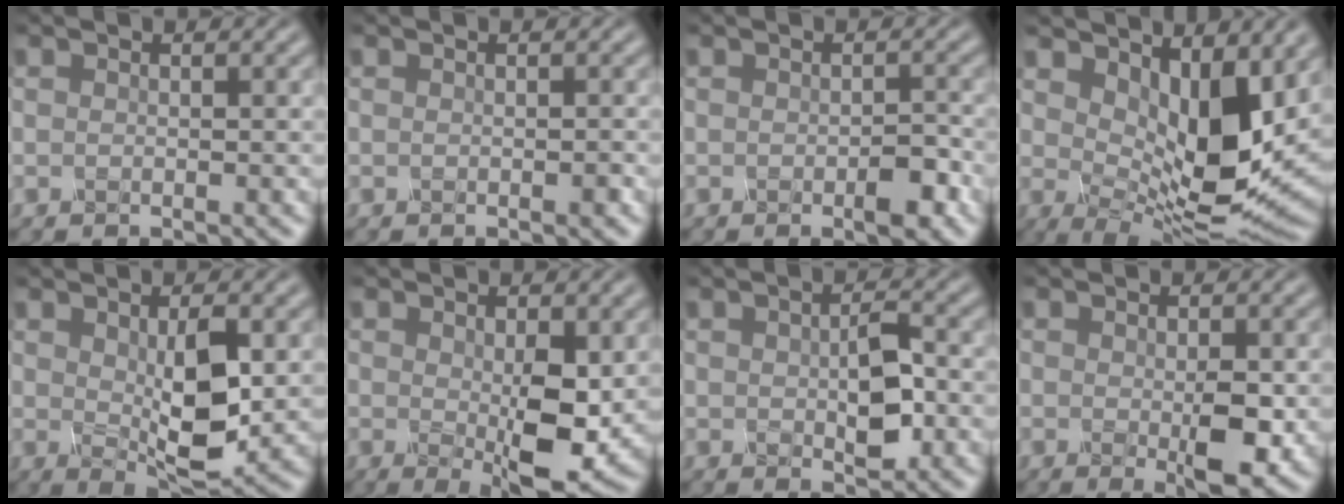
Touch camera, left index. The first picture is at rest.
{"total": 0.8, "force": [-0.6, 0.2, 0.6], "torque": [0.000, 0.004, -0.003]}
{"total": 2.4, "force": [-1.4, 0.7, 1.9], "torque": [-0.036, 0.002, -0.017]}
{"total": 8.2, "force": [2.6, 3.7, 6.9], "torque": [-0.120, -0.019, 0.055]}
{"total": 5.0, "force": [0.3, 1.7, 4.7], "torque": [-0.094, -0.009, 0.016]}
{"total": 6.0, "force": [-0.4, 2.2, 5.5], "torque": [-0.104, -0.013, 0.003]}
{"total": 3.0, "force": [-0.3, 1.2, 2.7], "torque": [-0.056, 0.000, 0.003]}
{"total": 3.7, "force": [-0.8, 1.1, 3.4], "torque": [-0.067, -0.007, -0.006]}